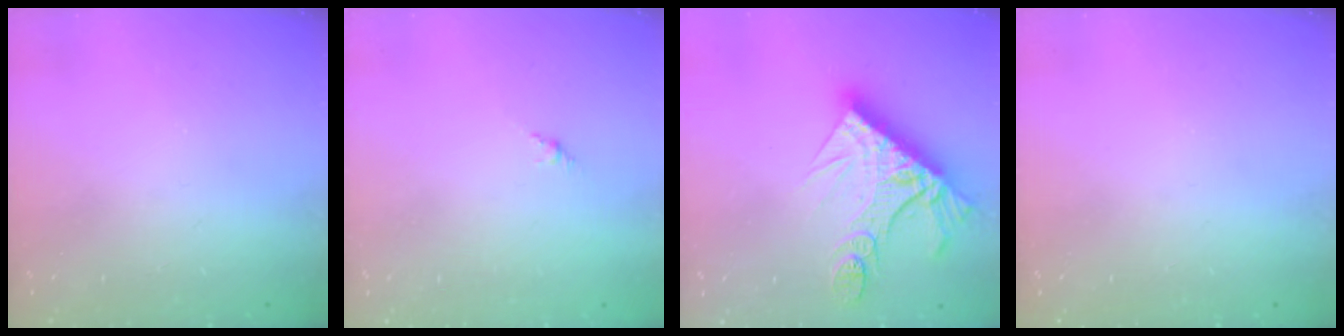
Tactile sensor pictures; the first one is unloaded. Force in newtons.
{"total": 1.5, "press": 1.4, "slide": 0.6}
{"total": 16.2, "press": 16.2, "slide": 1.5}
{"total": 0.0}